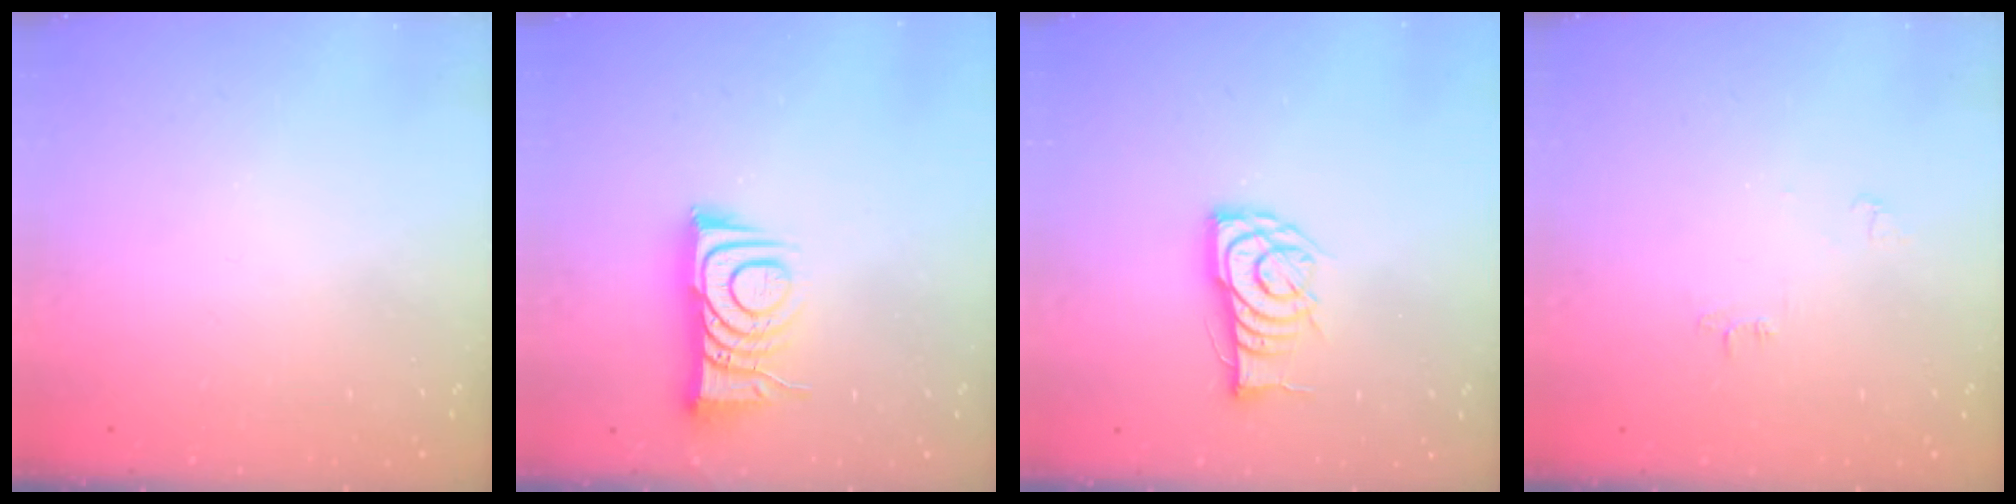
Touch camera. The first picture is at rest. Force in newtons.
{"total": 9.5, "press": 9.5, "slide": 1.2}
{"total": 11.8, "press": 11.8, "slide": 0.9}
{"total": 4.3, "press": 4.2, "slide": 0.6}